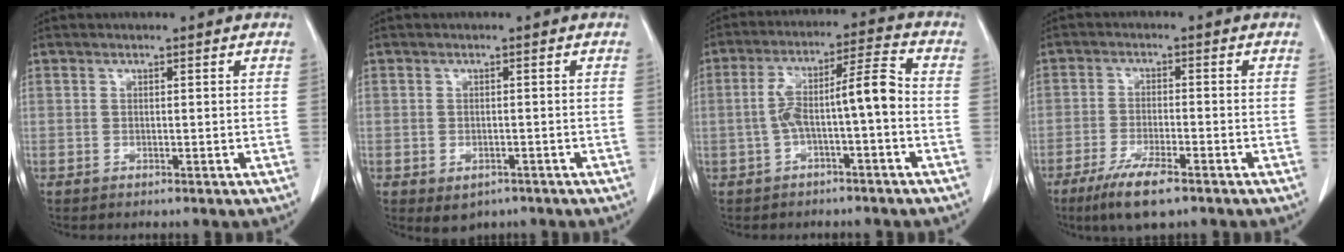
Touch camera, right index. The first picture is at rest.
{"total": 2.8, "force": [-1.5, 1.9, 1.3], "torque": [-0.011, 0.000, -0.007]}
{"total": 8.4, "force": [-1.5, 0.9, 8.2], "torque": [-0.148, 0.036, -0.025]}
{"total": 7.4, "force": [-5.0, 1.1, 5.4], "torque": [-0.104, -0.016, -0.084]}